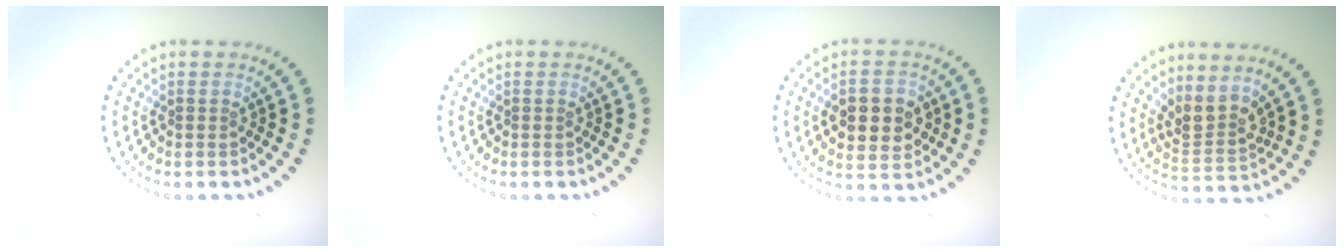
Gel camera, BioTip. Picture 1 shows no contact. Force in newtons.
{"total": 0.0}
{"total": 4.6, "press": 4.6, "slide": 0.3}
{"total": 2.9, "press": 2.1, "slide": 2.0}